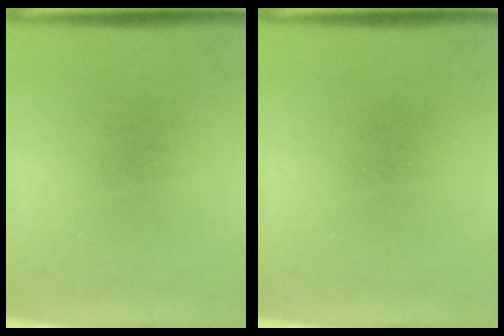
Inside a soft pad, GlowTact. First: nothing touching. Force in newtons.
{"total": 0.0}